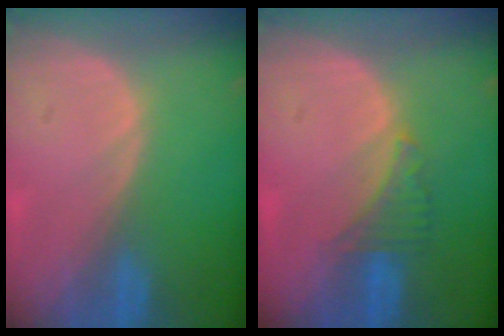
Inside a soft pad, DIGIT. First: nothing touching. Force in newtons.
{"total": 2.9, "press": 2.9, "slide": 0.6}